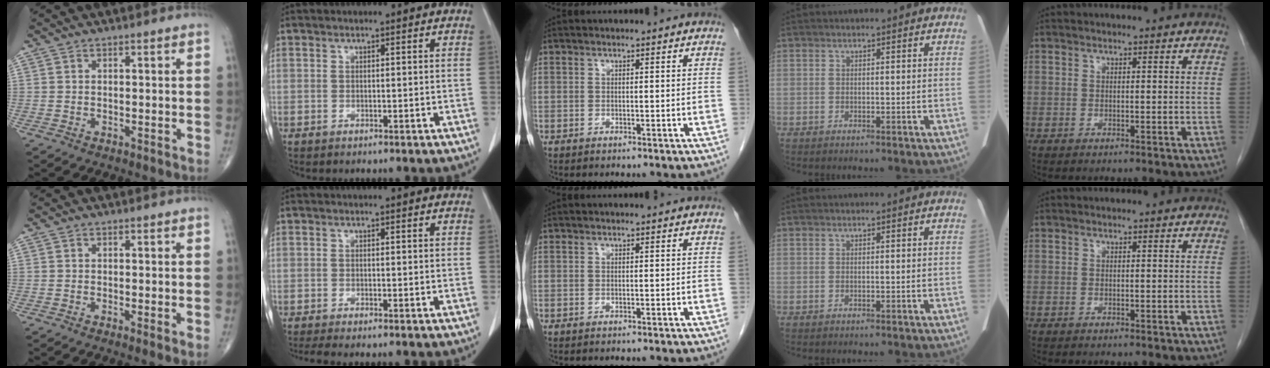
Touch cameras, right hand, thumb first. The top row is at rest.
{"thumb": {"total": 1.4, "force": [-0.1, 0.2, 1.3], "torque": [-0.027, -0.007, -0.005]}, "index": {"total": 1.9, "force": [-1.4, -0.1, 1.2], "torque": [-0.027, -0.006, -0.030]}}